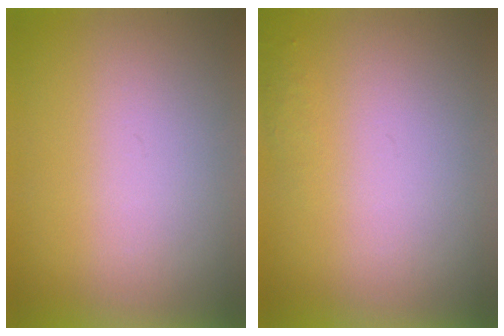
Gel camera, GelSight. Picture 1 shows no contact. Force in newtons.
{"total": 1.0}